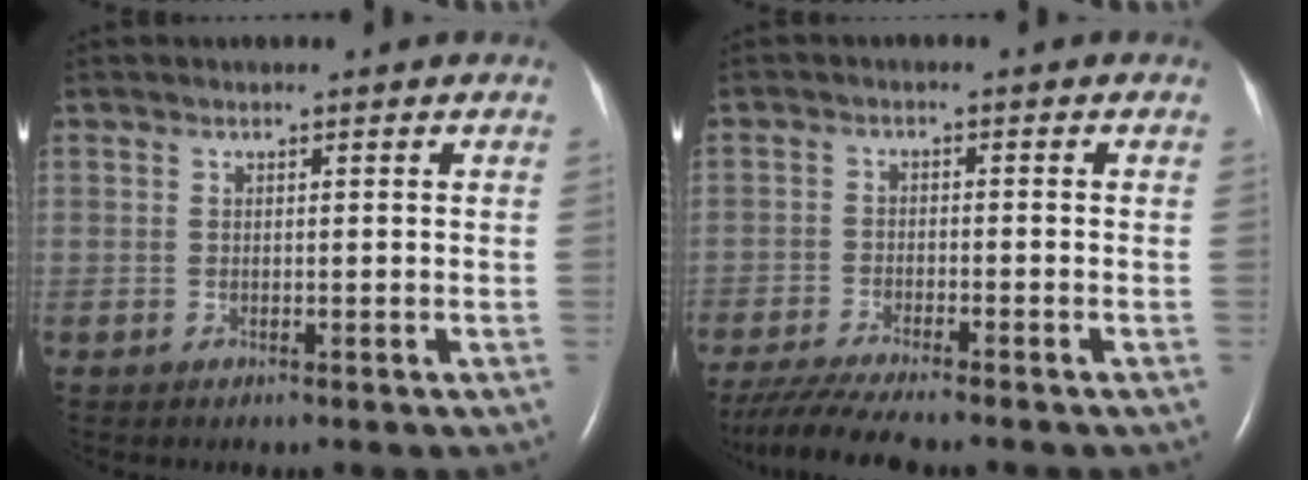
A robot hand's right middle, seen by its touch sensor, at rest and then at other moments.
{"total": 8.5, "force": [-7.3, 0.3, 4.3], "torque": [-0.071, -0.026, -0.124]}